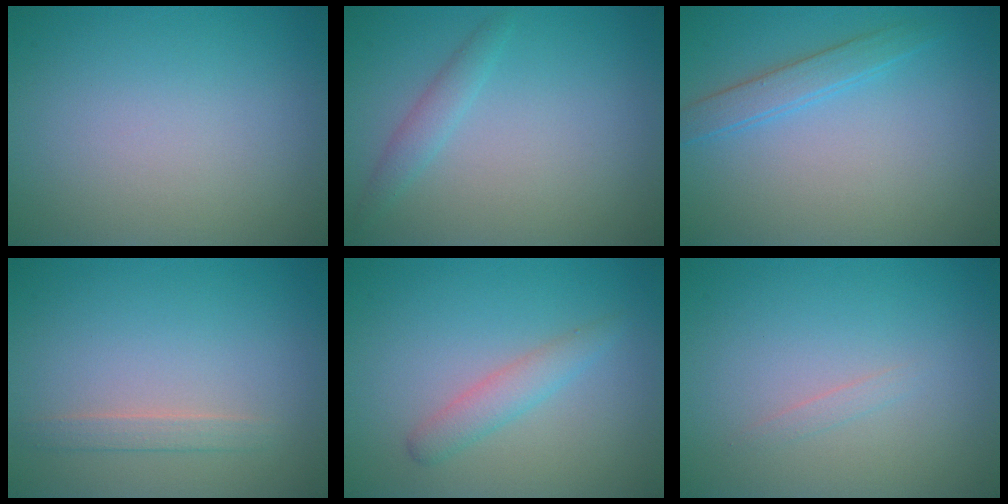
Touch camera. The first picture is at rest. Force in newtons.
{"total": 1.5, "press": 1.5, "slide": 0.0}
{"total": 2.1, "press": 2.1, "slide": 0.1}
{"total": 1.3, "press": 1.3, "slide": 0.1}
{"total": 2.0, "press": 2.0, "slide": 0.0}
{"total": 0.6, "press": 0.6, "slide": 0.0}